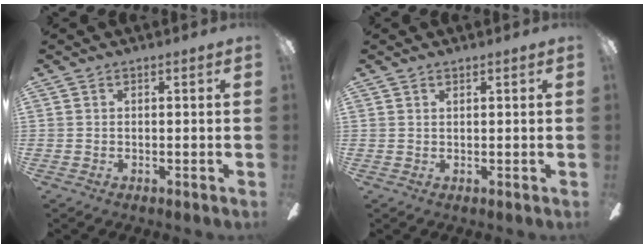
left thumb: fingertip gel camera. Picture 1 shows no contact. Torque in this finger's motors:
{"motor_torque": [0.03, 0.12, -0.52, 0.26, -0.01]}